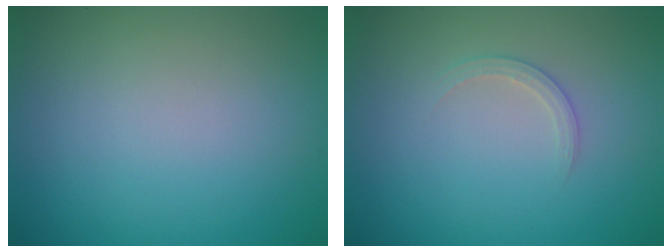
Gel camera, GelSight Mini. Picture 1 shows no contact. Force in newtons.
{"total": 1.3, "press": 1.3, "slide": 0.1}